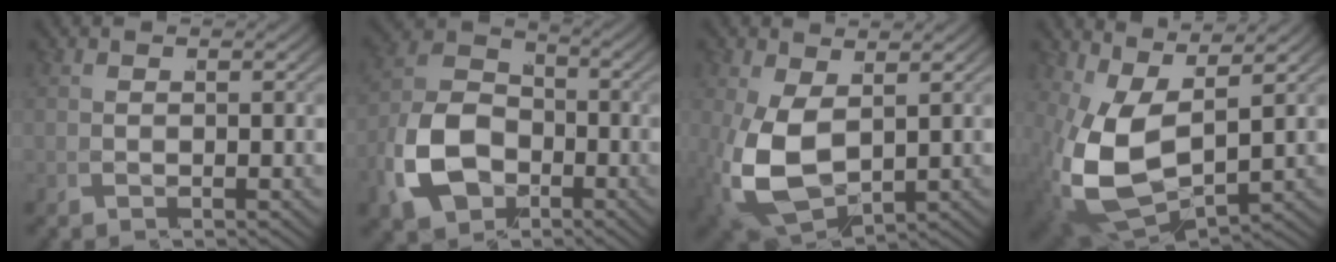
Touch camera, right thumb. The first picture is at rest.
{"total": 10.1, "force": [-2.3, 7.7, 6.2], "torque": [-0.143, -0.036, -0.021]}
{"total": 8.3, "force": [-0.9, 5.5, 6.2], "torque": [-0.172, -0.053, 0.022]}
{"total": 10.6, "force": [-0.1, 6.8, 8.2], "torque": [-0.218, -0.062, 0.037]}